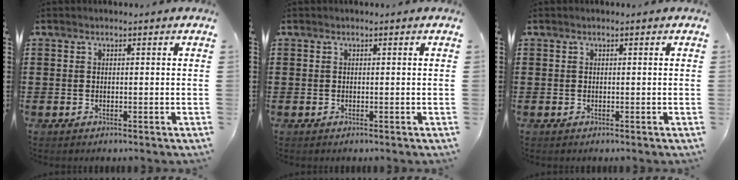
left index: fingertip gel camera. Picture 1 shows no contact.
{"total": 0.0}
{"total": 0.0}